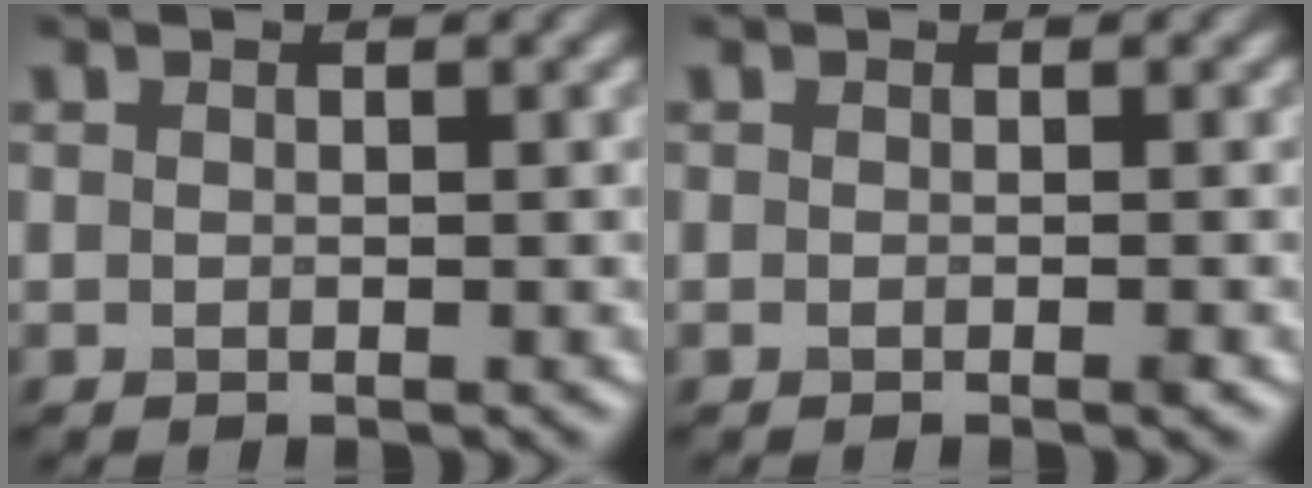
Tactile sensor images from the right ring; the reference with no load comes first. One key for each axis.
{"total": 0.6, "fx": -0.3, "fy": 0.0, "fz": 0.6, "tx": -0.009, "ty": -0.004, "tz": -0.007}